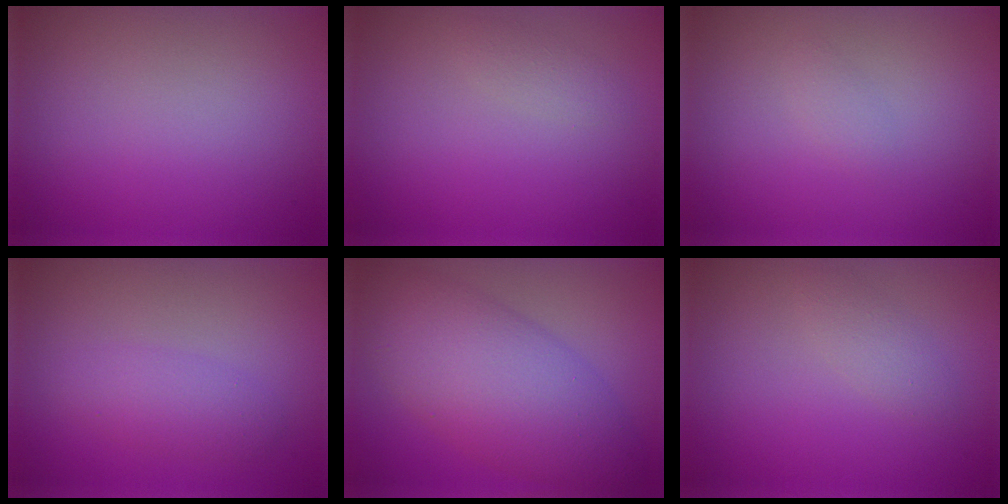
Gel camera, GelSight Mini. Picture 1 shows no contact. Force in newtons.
{"total": 1.0, "press": 1.0, "slide": 0.0}
{"total": 0.8, "press": 0.8, "slide": 0.0}
{"total": 2.2, "press": 2.2, "slide": 0.1}
{"total": 8.2, "press": 8.2, "slide": 0.2}
{"total": 1.3, "press": 1.3, "slide": 0.1}